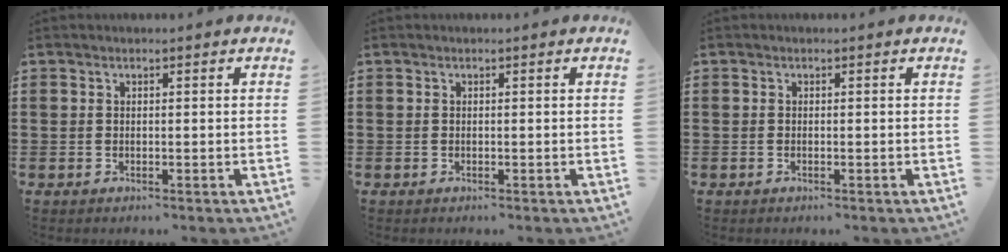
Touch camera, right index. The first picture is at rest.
{"total": 0.0}
{"total": 0.0}